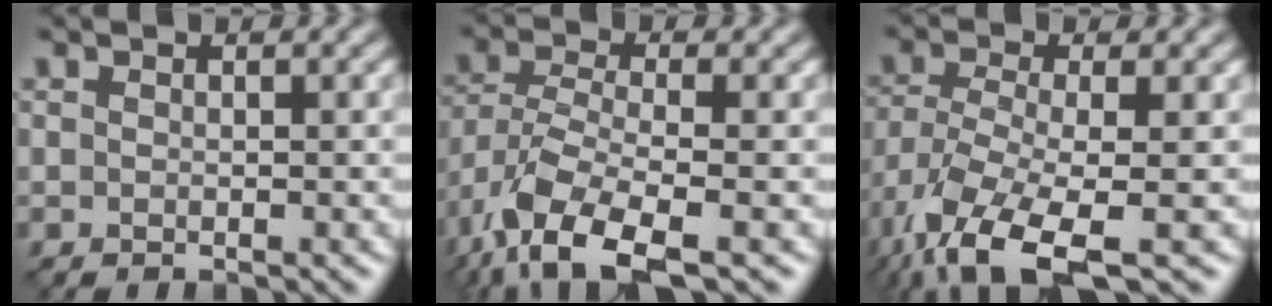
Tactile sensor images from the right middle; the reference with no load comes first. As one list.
[{"total": 8.1, "force": [-4.7, 2.8, 5.9], "torque": [-0.122, -0.013, -0.096]}, {"total": 9.1, "force": [-5.1, 3.0, 6.9], "torque": [-0.154, -0.023, -0.099]}]